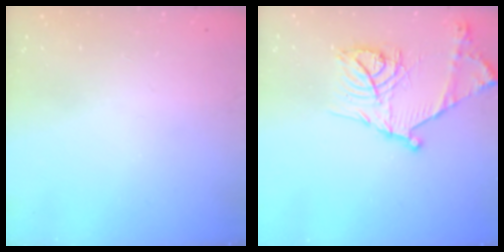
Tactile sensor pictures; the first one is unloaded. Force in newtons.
{"total": 19.6, "press": 19.6, "slide": 1.5}